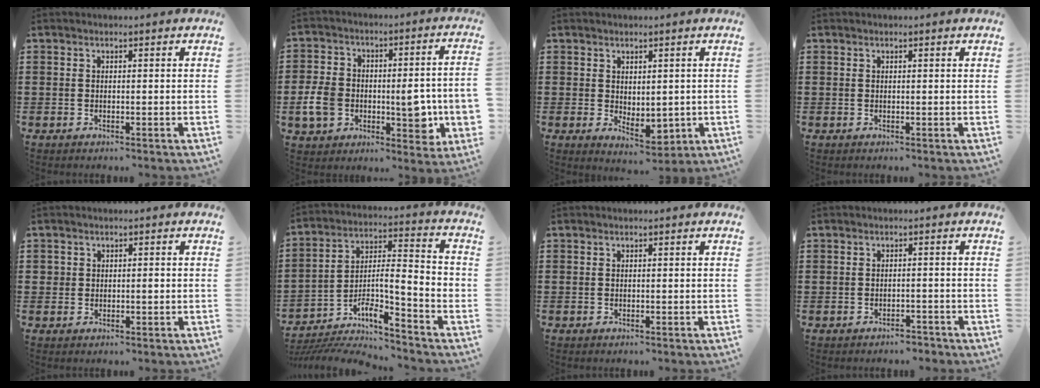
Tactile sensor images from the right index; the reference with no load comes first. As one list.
[{"total": 9.6, "force": [-2.0, 5.8, 7.4], "torque": [-0.132, 0.006, -0.035]}, {"total": 2.5, "force": [0.9, 1.9, 1.4], "torque": [-0.024, 0.003, 0.017]}, {"total": 0.0}, {"total": 1.1, "force": [0.1, 0.9, 0.7], "torque": [-0.016, 0.004, 0.002]}, {"total": 7.0, "force": [-5.3, 0.5, 4.6], "torque": [-0.091, -0.027, -0.109]}, {"total": 0.0}, {"total": 1.9, "force": [-1.8, 0.4, -0.1], "torque": [-0.005, 0.003, -0.041]}]